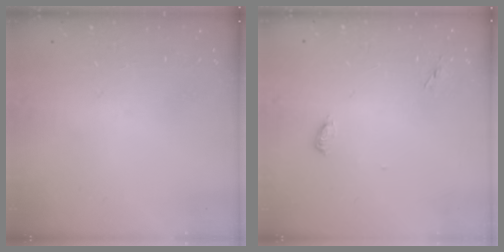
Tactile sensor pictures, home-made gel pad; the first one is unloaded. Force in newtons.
{"total": 4.6, "press": 4.6, "slide": 0.4}